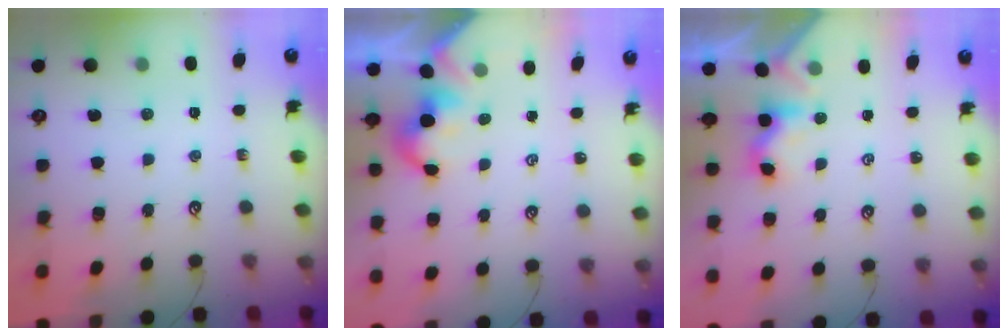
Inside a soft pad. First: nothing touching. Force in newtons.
{"total": 2.0, "press": 1.9, "slide": 0.4}
{"total": 1.7, "press": 1.6, "slide": 0.5}